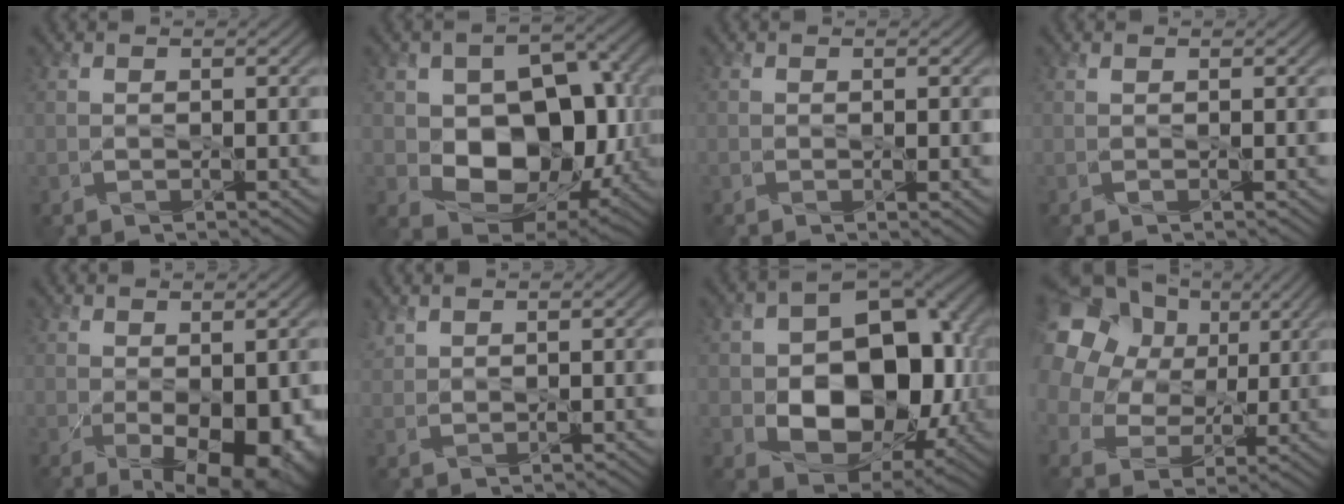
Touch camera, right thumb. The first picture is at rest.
{"total": 12.7, "force": [-1.1, 8.9, 9.0], "torque": [-0.121, -0.013, -0.016]}
{"total": 0.7, "force": [-0.2, 0.3, 0.7], "torque": [-0.007, 0.001, -0.004]}
{"total": 0.0}
{"total": 8.6, "force": [-2.4, 4.4, 6.9], "torque": [-0.100, -0.034, -0.014]}
{"total": 1.6, "force": [1.4, 0.6, 0.4], "torque": [-0.014, 0.006, 0.033]}
{"total": 15.3, "force": [-1.8, 10.6, 10.8], "torque": [-0.145, -0.017, -0.027]}
{"total": 17.2, "force": [7.1, 13.0, 8.8], "torque": [-0.261, 0.055, 0.147]}